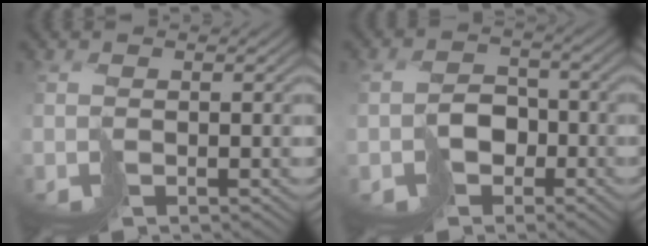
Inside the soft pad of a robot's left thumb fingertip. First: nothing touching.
{"total": 4.3, "force": [-2.0, 3.2, 2.0], "torque": [-0.026, 0.002, -0.048]}